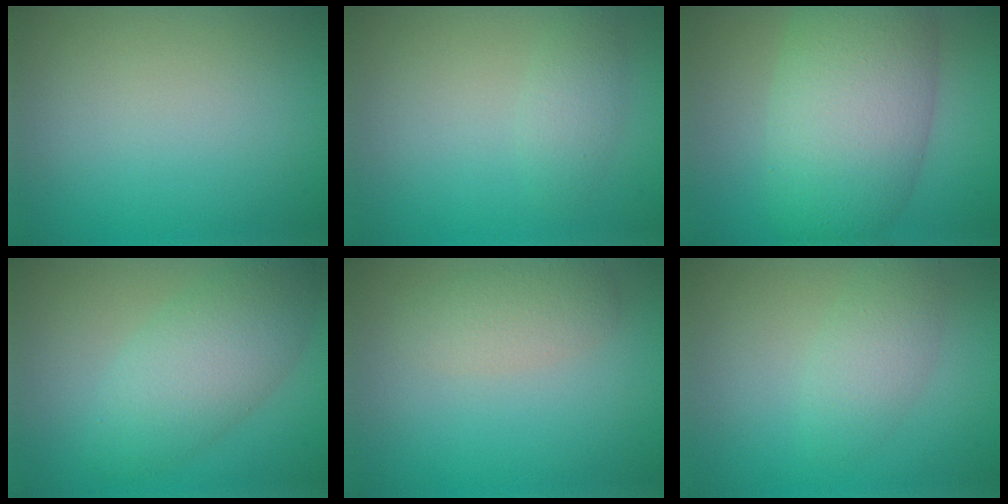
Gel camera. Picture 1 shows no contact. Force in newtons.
{"total": 1.8, "press": 1.8, "slide": 0.1}
{"total": 10.0, "press": 10.0, "slide": 0.4}
{"total": 5.5, "press": 5.5, "slide": 0.4}
{"total": 2.3, "press": 2.3, "slide": 0.1}
{"total": 2.6, "press": 2.6, "slide": 0.1}